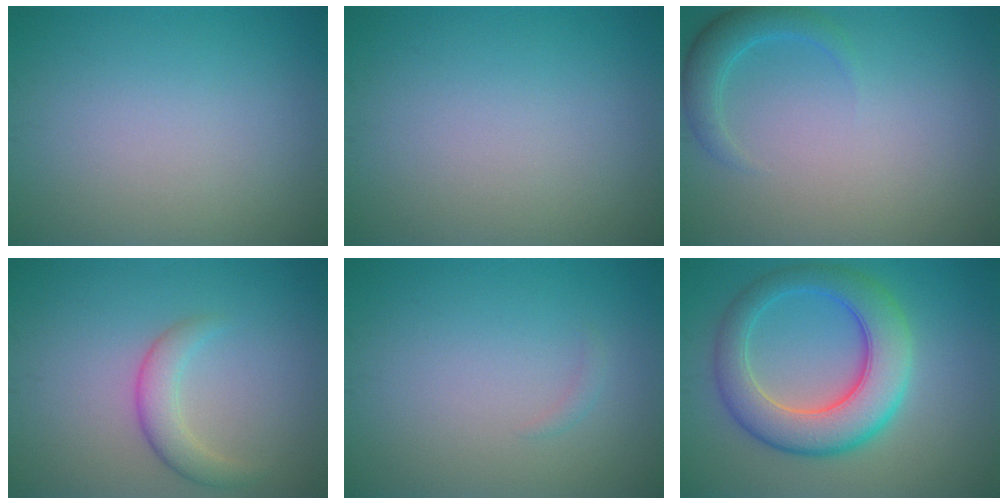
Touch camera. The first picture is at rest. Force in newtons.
{"total": 0.0}
{"total": 2.4, "press": 2.4, "slide": 0.1}
{"total": 2.6, "press": 2.6, "slide": 0.1}
{"total": 0.6, "press": 0.6, "slide": 0.1}
{"total": 8.1, "press": 8.1, "slide": 0.2}